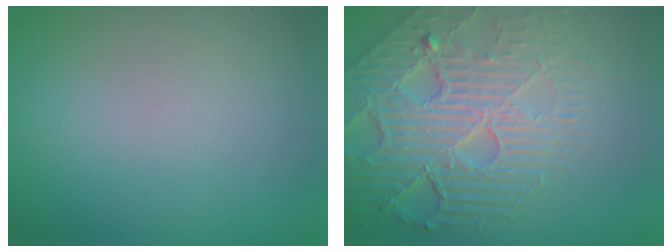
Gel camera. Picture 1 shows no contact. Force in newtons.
{"total": 8.6, "press": 5.8, "slide": 6.4}